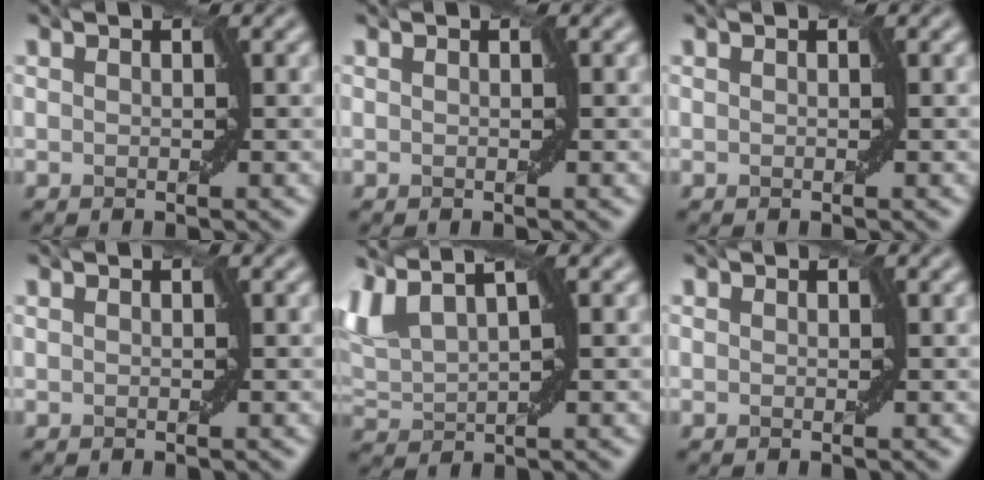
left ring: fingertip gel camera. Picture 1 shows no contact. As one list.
[{"total": 0.0}, {"total": 0.0}, {"total": 0.0}, {"total": 5.7, "force": [3.2, 2.1, 4.1], "torque": [-0.107, 0.024, 0.064]}, {"total": 0.0}]